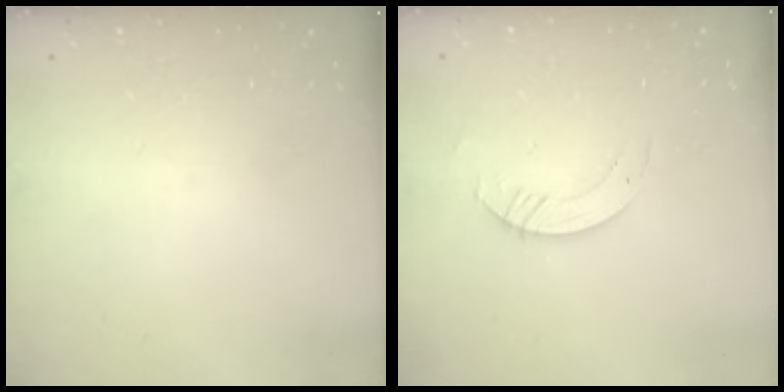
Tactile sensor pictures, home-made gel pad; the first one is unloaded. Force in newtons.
{"total": 3.7, "press": 3.6, "slide": 0.4}